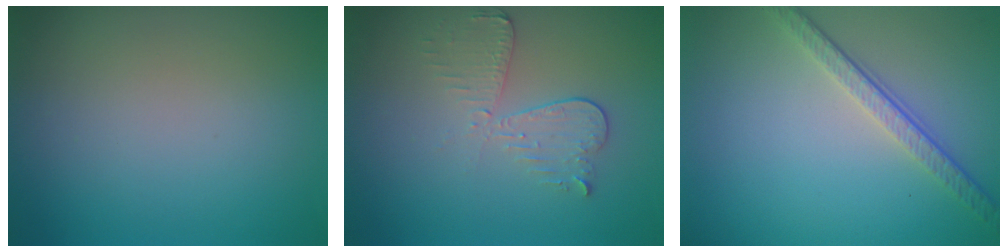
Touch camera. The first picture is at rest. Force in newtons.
{"total": 3.1, "press": 2.6, "slide": 1.6}
{"total": 3.6, "press": 2.6, "slide": 2.4}